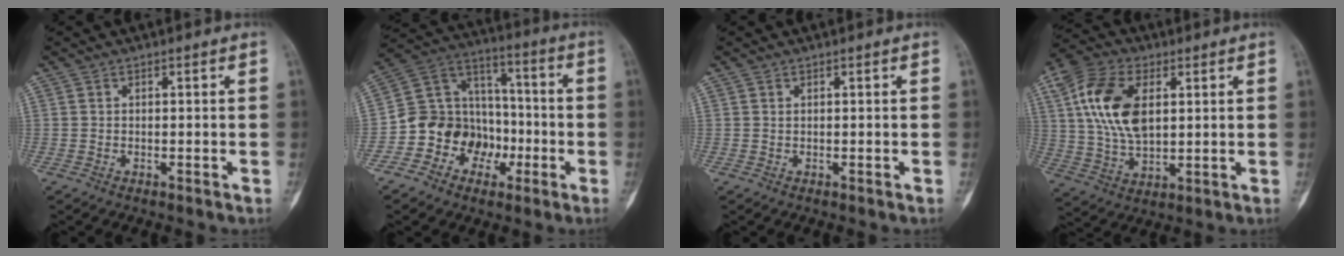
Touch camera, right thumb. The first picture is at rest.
{"total": 13.9, "force": [-5.1, 12.0, 4.9], "torque": [-0.025, 0.091, -0.089]}
{"total": 0.0}
{"total": 14.6, "force": [3.8, 8.4, 11.3], "torque": [-0.220, -0.002, 0.073]}